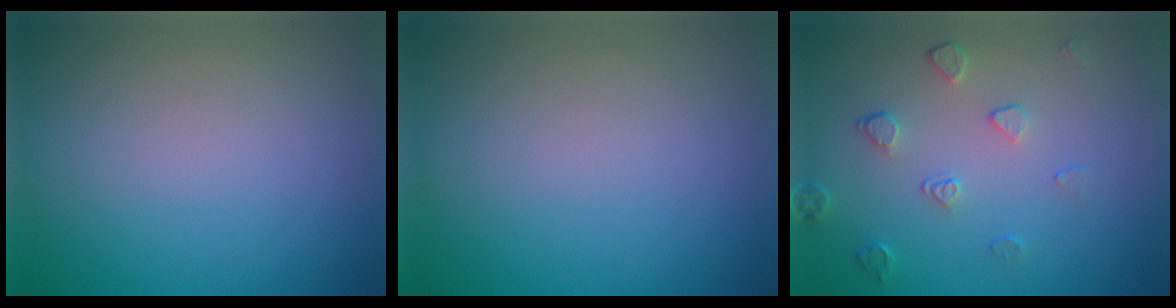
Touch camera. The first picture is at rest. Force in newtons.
{"total": 0.0}
{"total": 2.0, "press": 1.3, "slide": 1.5}